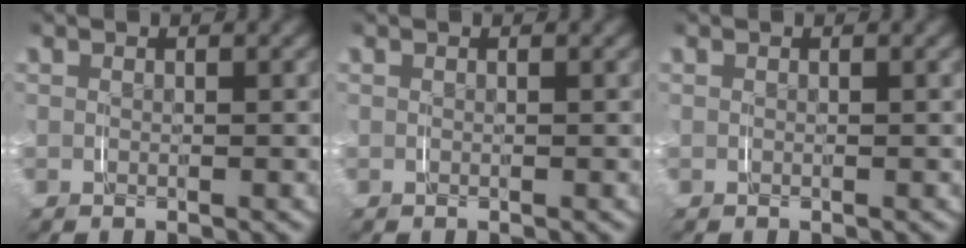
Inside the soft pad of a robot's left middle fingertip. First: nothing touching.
{"total": 0.0}
{"total": 0.0}